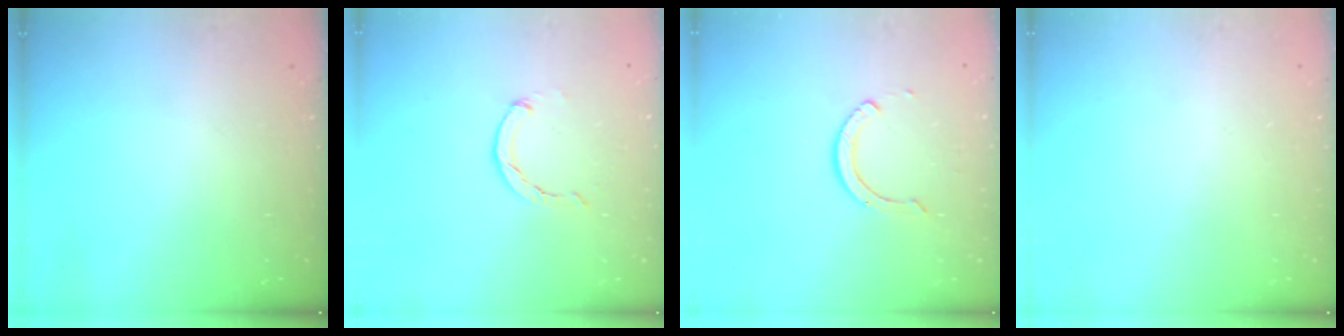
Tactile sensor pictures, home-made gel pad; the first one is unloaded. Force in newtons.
{"total": 2.0, "press": 2.0, "slide": 0.4}
{"total": 6.0, "press": 6.0, "slide": 0.5}
{"total": 0.0}